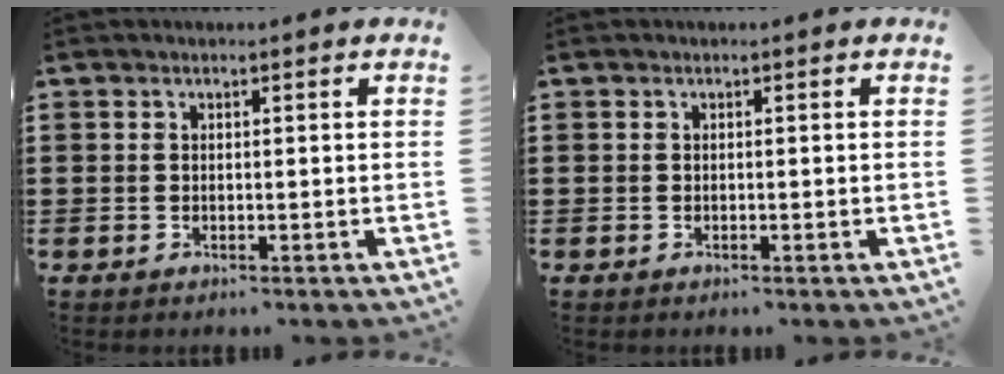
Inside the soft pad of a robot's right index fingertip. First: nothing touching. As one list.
[{"total": 0.0}]